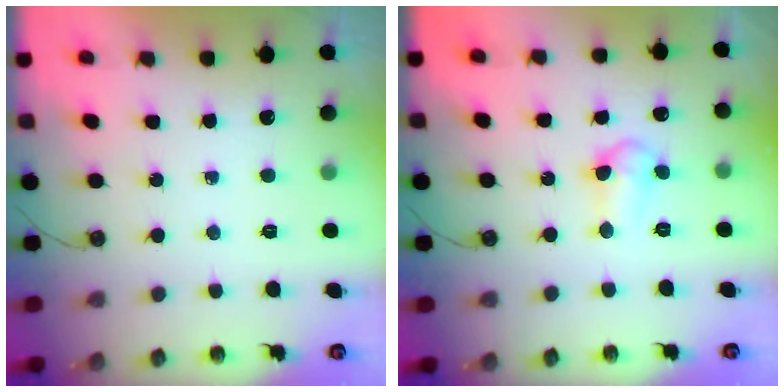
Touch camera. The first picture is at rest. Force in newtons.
{"total": 6.6, "press": 6.3, "slide": 2.1}